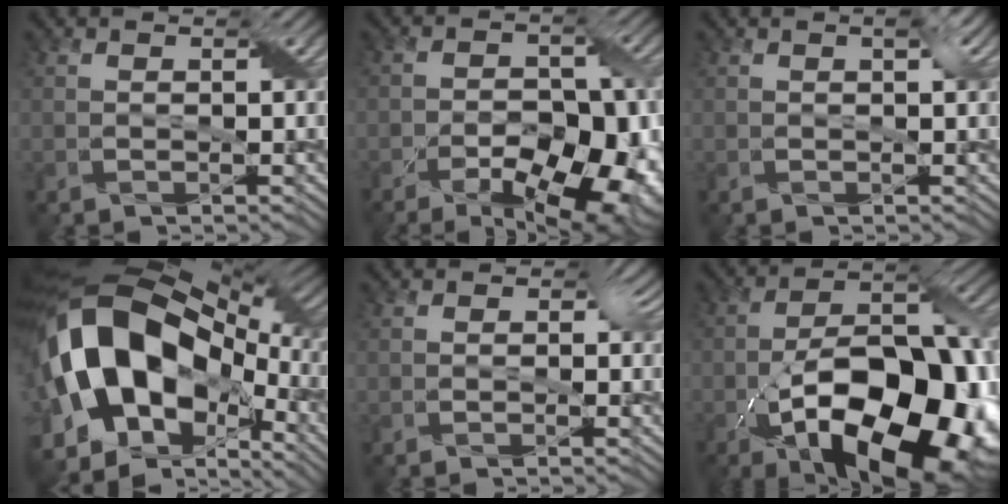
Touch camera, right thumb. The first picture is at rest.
{"total": 14.1, "force": [-8.2, 7.4, 8.8], "torque": [-0.087, -0.004, -0.099]}
{"total": 0.9, "force": [0.4, 0.3, 0.8], "torque": [-0.013, 0.003, 0.006]}
{"total": 21.5, "force": [-2.0, 14.7, 15.7], "torque": [-0.358, -0.035, -0.009]}
{"total": 2.2, "force": [0.2, 1.9, 1.2], "torque": [-0.014, -0.005, -0.001]}
{"total": 19.6, "force": [-8.2, 9.7, 14.9], "torque": [-0.231, -0.016, -0.128]}